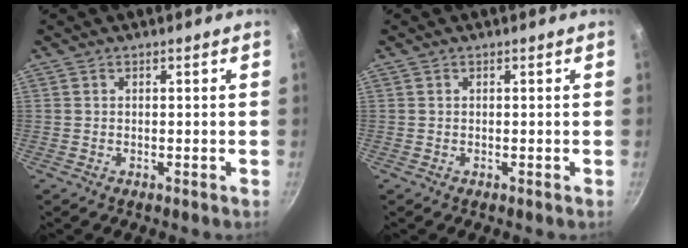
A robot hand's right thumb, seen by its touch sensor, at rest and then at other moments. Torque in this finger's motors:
{"motor_torque": [-0.07, -0.07, 0.01, 0.01, 0.00]}